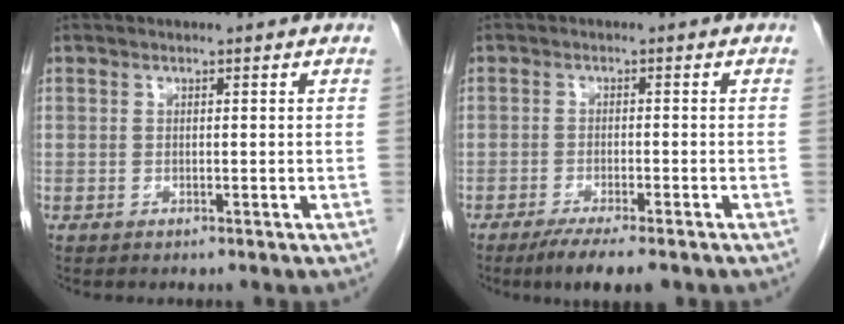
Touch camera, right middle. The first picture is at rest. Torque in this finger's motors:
{"motor_torque": [0.89, -0.48, 0.15, 0.09]}